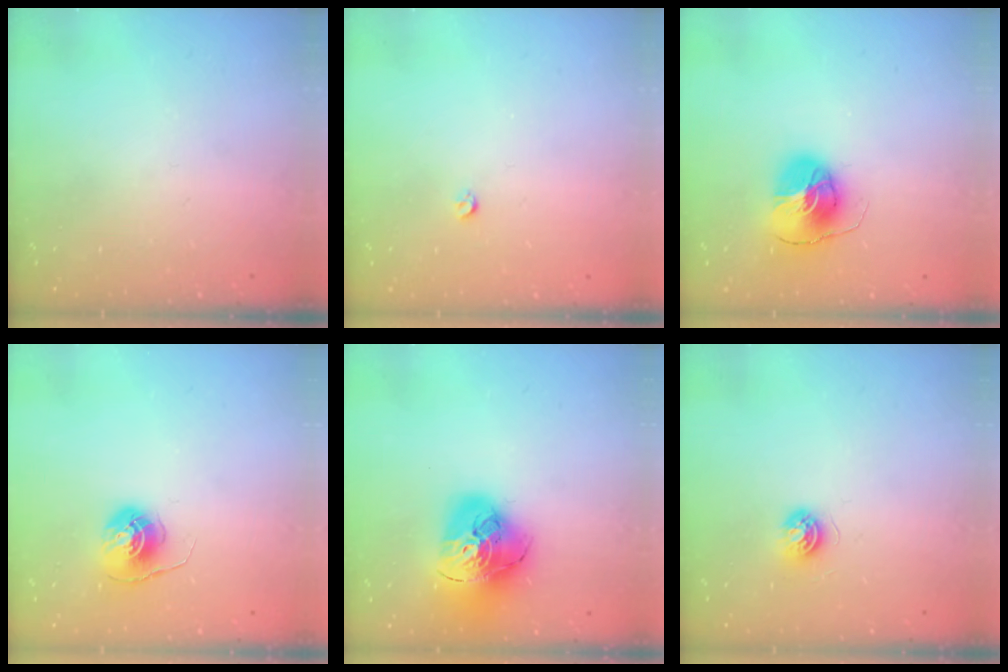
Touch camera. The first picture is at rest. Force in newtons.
{"total": 2.8, "press": 2.8, "slide": 0.5}
{"total": 9.1, "press": 9.1, "slide": 0.8}
{"total": 6.0, "press": 6.0, "slide": 0.4}
{"total": 19.9, "press": 19.8, "slide": 2.2}
{"total": 5.4, "press": 5.4, "slide": 0.5}